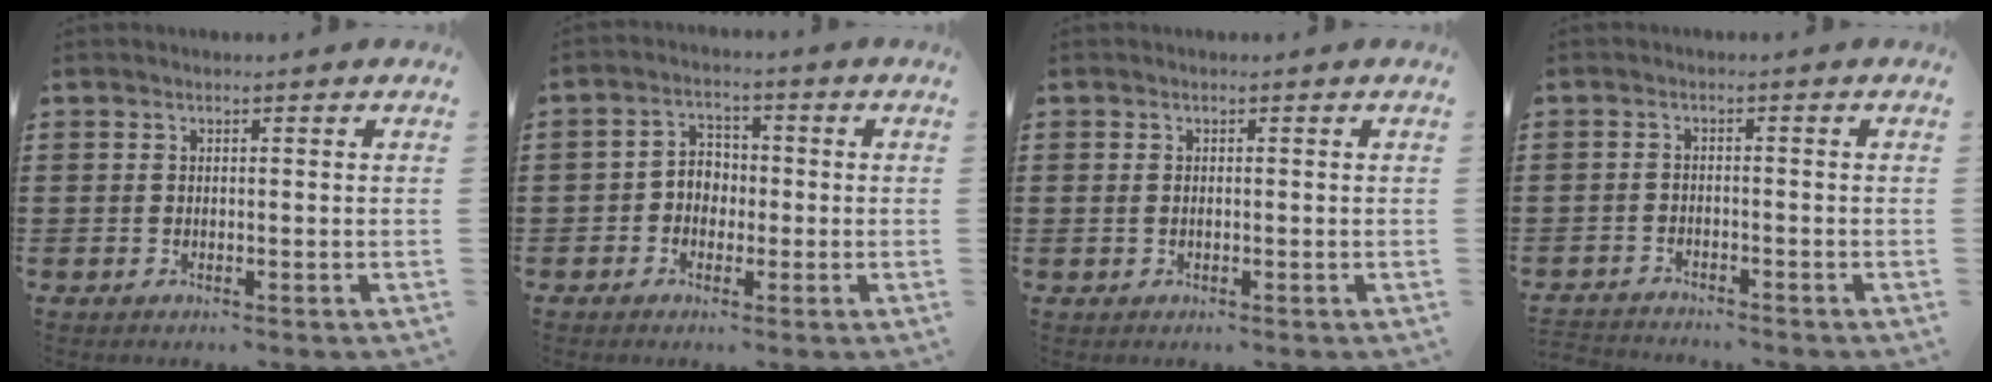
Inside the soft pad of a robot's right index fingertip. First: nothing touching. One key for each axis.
{"total": 3.3, "fx": -1.1, "fy": 2.7, "fz": 1.5, "tx": -0.037, "ty": 0.010, "tz": -0.025}
{"total": 0.7, "fx": 0.1, "fy": 0.4, "fz": 0.5, "tx": -0.011, "ty": 0.003, "tz": 0.001}
{"total": 1.9, "fx": -1.9, "fy": 0.1, "fz": -0.2, "tx": -0.003, "ty": 0.000, "tz": -0.043}